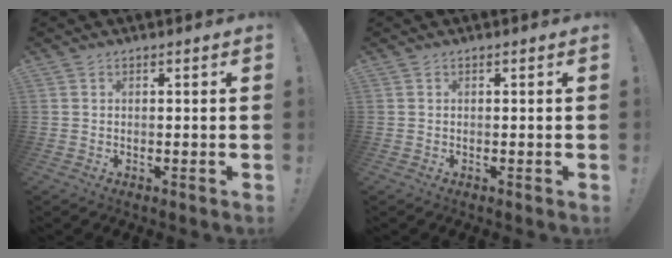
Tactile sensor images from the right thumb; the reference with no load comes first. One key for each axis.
{"total": 0.0}